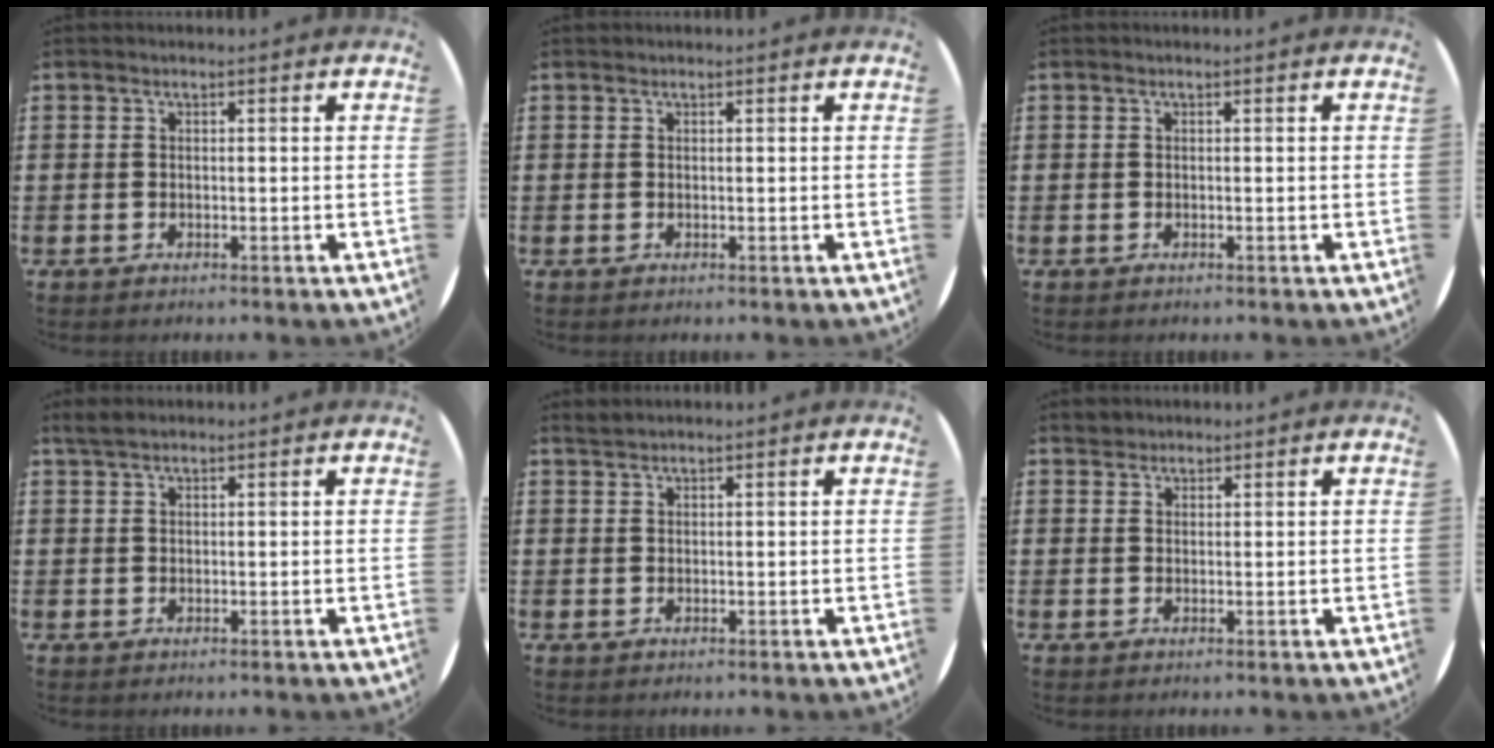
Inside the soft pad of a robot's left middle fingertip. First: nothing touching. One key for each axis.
{"total": 0.0}
{"total": 0.0}
{"total": 1.5, "fx": 1.4, "fy": 0.3, "fz": 0.5, "tx": -0.012, "ty": 0.004, "tz": 0.025}
{"total": 0.9, "fx": 0.9, "fy": 0.0, "fz": -0.1, "tx": 0.002, "ty": 0.000, "tz": 0.017}
{"total": 1.4, "fx": 1.3, "fy": 0.5, "fz": -0.2, "tx": 0.002, "ty": 0.003, "tz": 0.026}